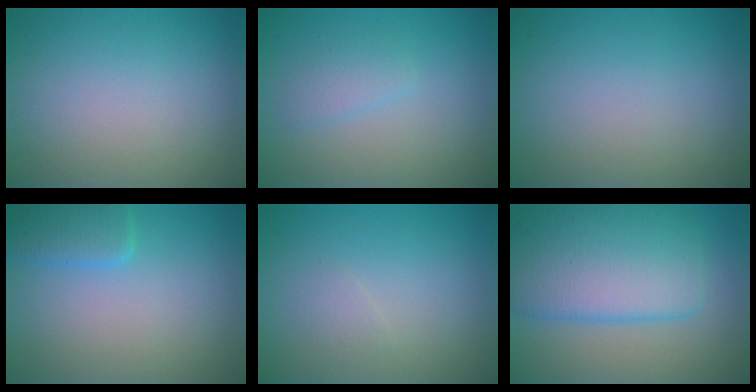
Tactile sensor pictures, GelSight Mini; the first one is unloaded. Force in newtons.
{"total": 1.4, "press": 1.4, "slide": 0.1}
{"total": 0.0}
{"total": 2.7, "press": 2.7, "slide": 0.1}
{"total": 0.8, "press": 0.8, "slide": 0.0}
{"total": 8.2, "press": 8.2, "slide": 0.1}